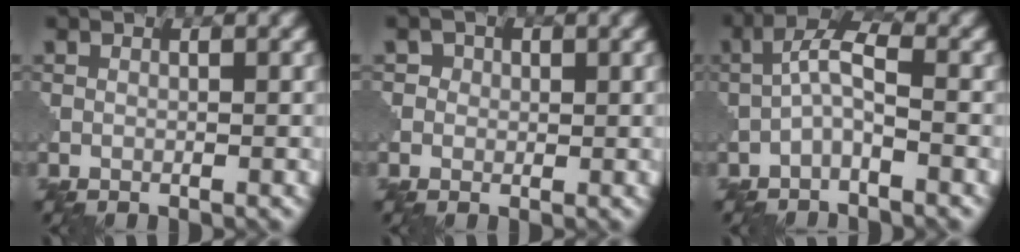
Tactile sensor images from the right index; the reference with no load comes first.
{"total": 1.5, "force": [0.4, 1.4, 0.3], "torque": [-0.003, -0.002, 0.000]}
{"total": 2.8, "force": [-1.0, 0.7, 2.5], "torque": [-0.052, 0.012, -0.028]}